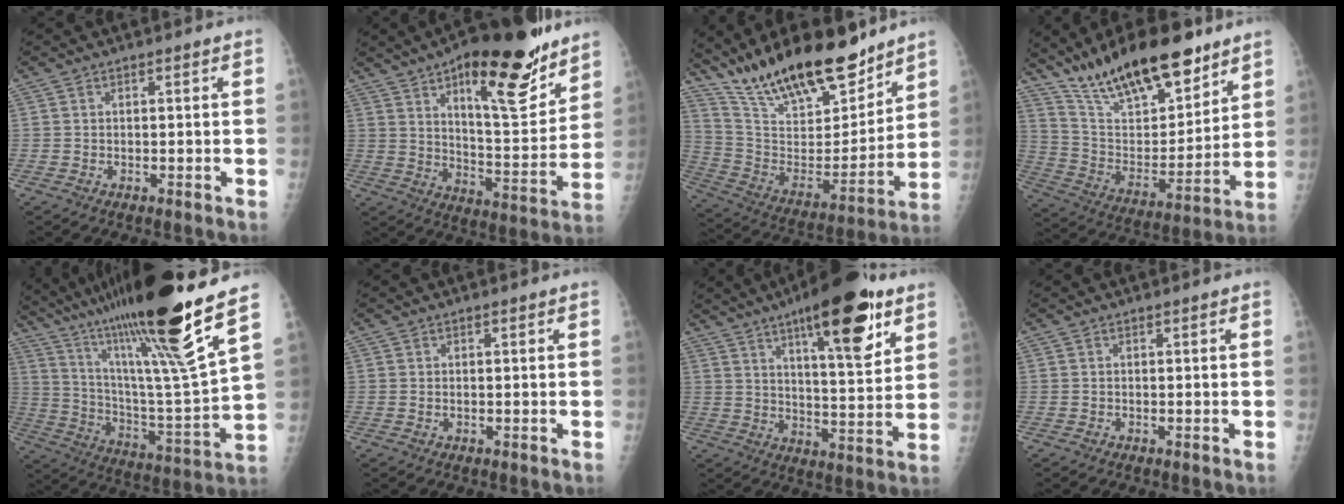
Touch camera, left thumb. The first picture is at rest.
{"total": 23.4, "force": [14.1, 7.9, 17.0], "torque": [-0.215, -0.070, 0.219]}
{"total": 24.6, "force": [19.1, 8.1, 13.2], "torque": [-0.196, -0.083, 0.333]}
{"total": 22.7, "force": [16.5, 8.0, 13.3], "torque": [-0.182, -0.070, 0.289]}
{"total": 29.5, "force": [20.0, 2.4, 21.6], "torque": [-0.360, -0.076, 0.344]}
{"total": 0.9, "force": [0.2, 0.4, 0.7], "torque": [-0.016, 0.005, 0.007]}
{"total": 19.2, "force": [10.7, 5.4, 15.0], "torque": [-0.194, -0.047, 0.159]}
{"total": 0.0}